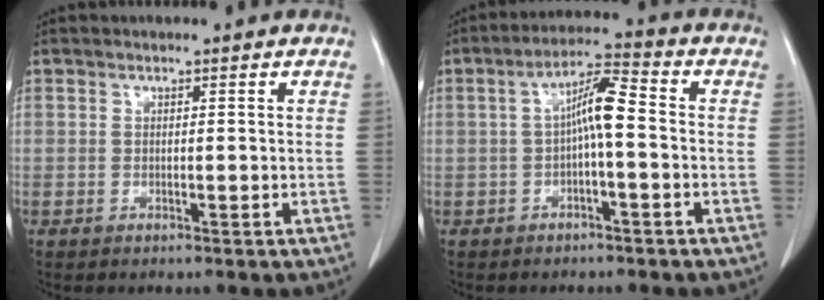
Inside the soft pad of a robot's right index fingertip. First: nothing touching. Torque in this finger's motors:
{"motor_torque": [1.06, 0.01, 0.26, 0.09]}